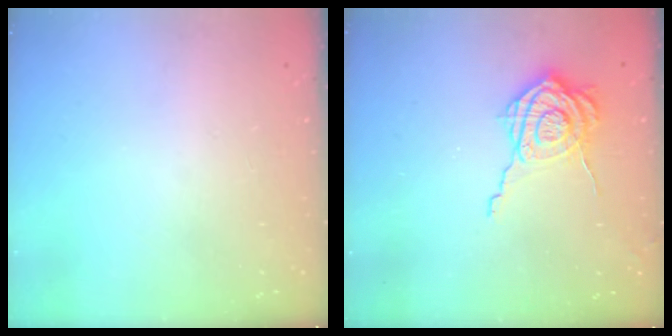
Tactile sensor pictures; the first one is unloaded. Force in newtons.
{"total": 9.9, "press": 9.9, "slide": 1.0}